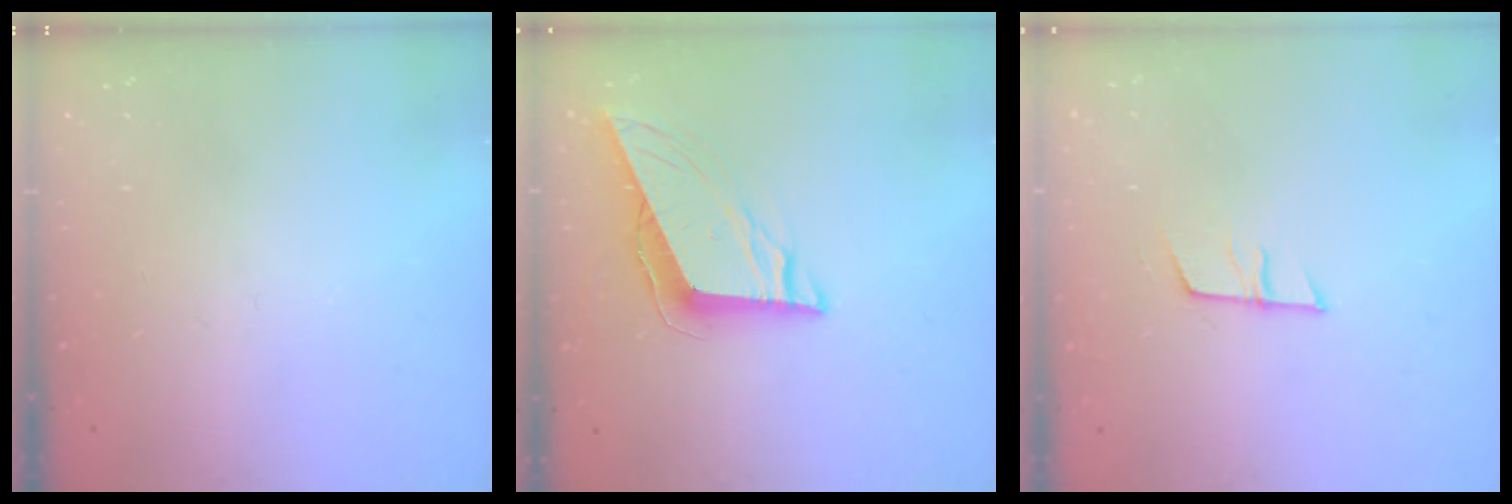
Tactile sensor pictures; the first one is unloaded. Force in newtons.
{"total": 9.0, "press": 8.9, "slide": 1.5}
{"total": 7.2, "press": 7.1, "slide": 0.5}